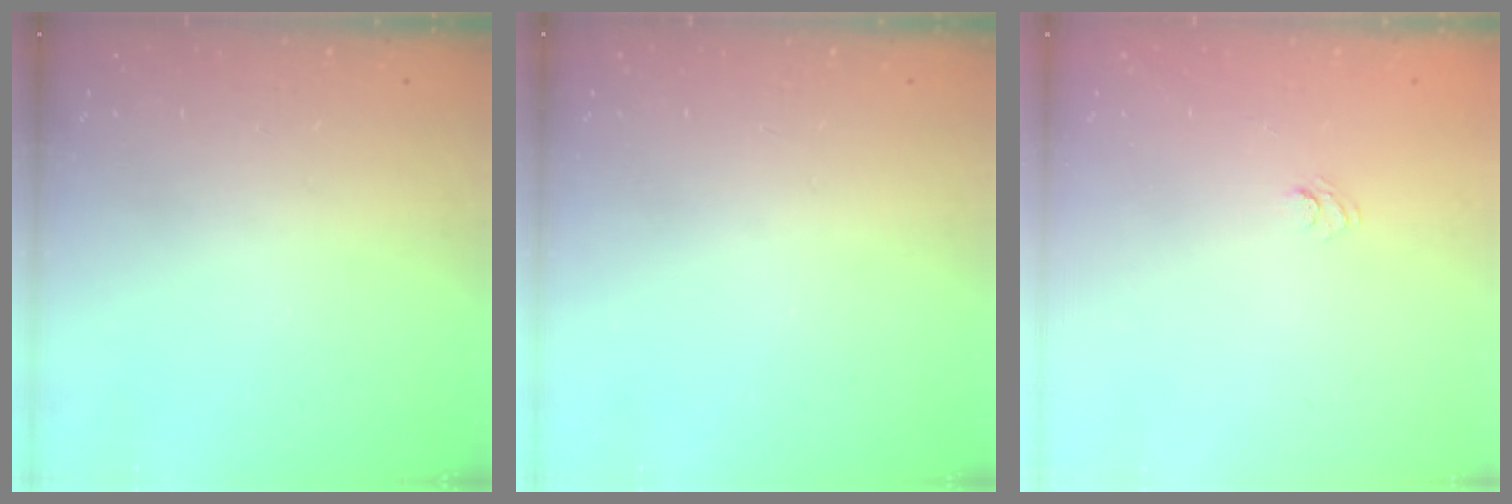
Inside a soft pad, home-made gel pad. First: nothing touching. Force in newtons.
{"total": 0.0}
{"total": 4.2, "press": 4.0, "slide": 1.2}